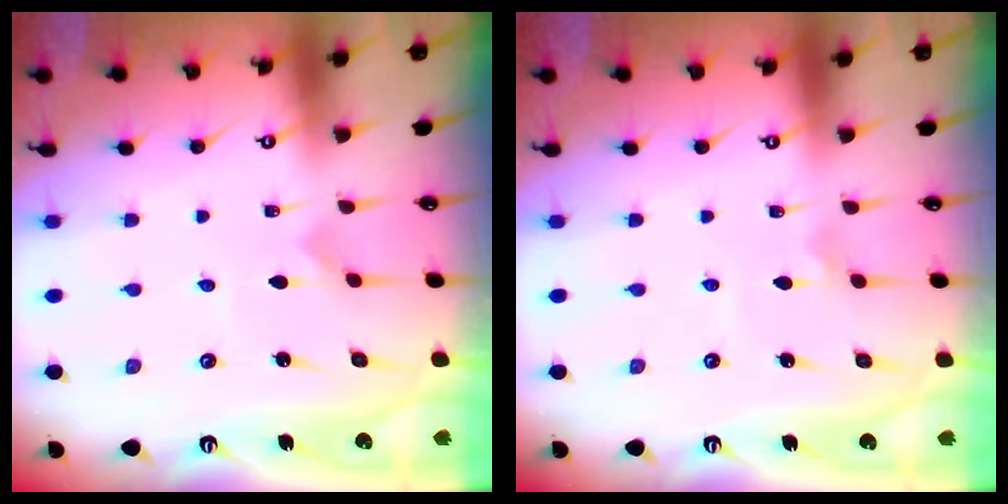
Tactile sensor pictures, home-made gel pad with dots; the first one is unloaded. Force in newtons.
{"total": 1.3, "press": 1.2, "slide": 0.4}